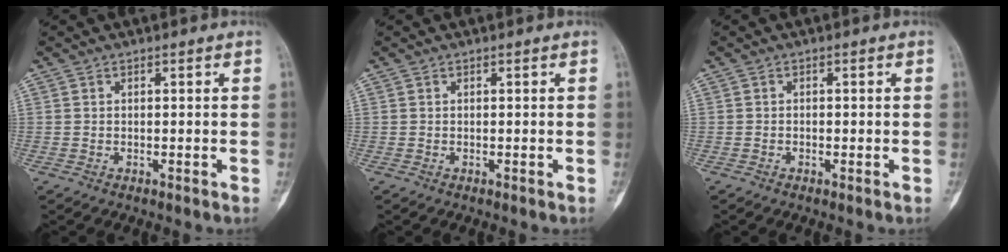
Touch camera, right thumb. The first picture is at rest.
{"total": 0.0}
{"total": 0.6, "force": [-0.2, 0.4, 0.4], "torque": [-0.007, 0.001, -0.005]}